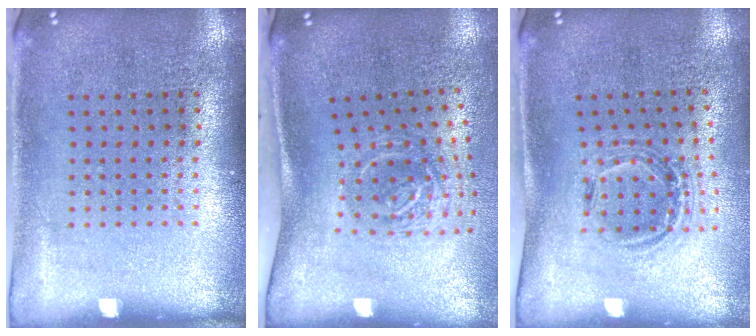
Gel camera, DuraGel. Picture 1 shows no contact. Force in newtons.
{"total": 2.0, "press": 1.3, "slide": 1.5}
{"total": 1.0, "press": 1.0, "slide": 0.1}